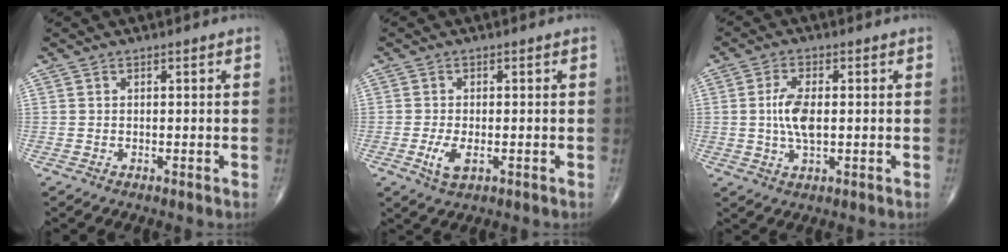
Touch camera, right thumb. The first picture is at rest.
{"total": 3.8, "force": [-1.1, 1.8, 3.2], "torque": [-0.068, -0.007, -0.018]}
{"total": 6.4, "force": [0.1, 2.8, 5.7], "torque": [-0.120, -0.002, -0.001]}